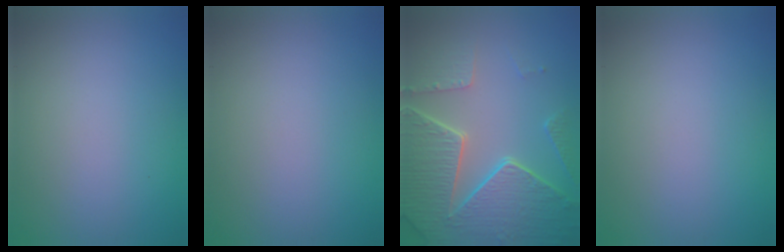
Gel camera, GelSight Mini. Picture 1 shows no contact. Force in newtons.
{"total": 0.0}
{"total": 8.3, "press": 5.9, "slide": 5.8}
{"total": 0.0}